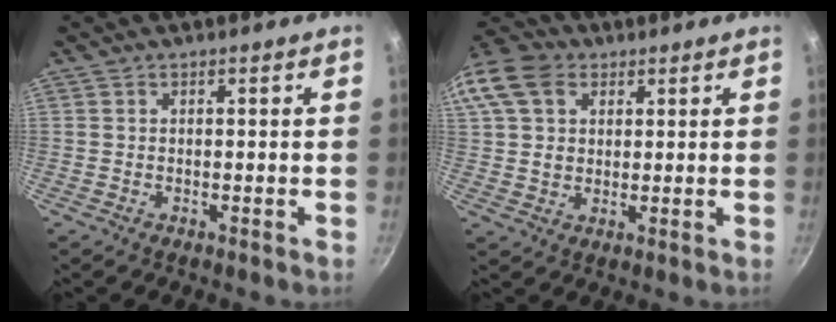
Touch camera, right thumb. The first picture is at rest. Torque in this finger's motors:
{"motor_torque": [0.46, 1.06, 0.47, 0.05, 0.13]}